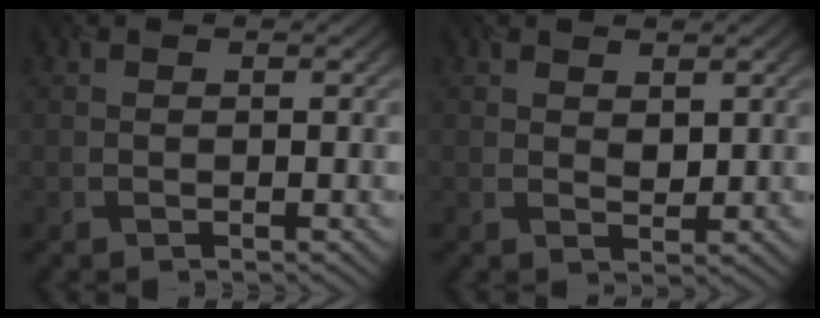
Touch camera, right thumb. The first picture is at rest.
{"total": 1.6, "force": [0.8, 0.9, 1.0], "torque": [-0.022, 0.004, 0.027]}